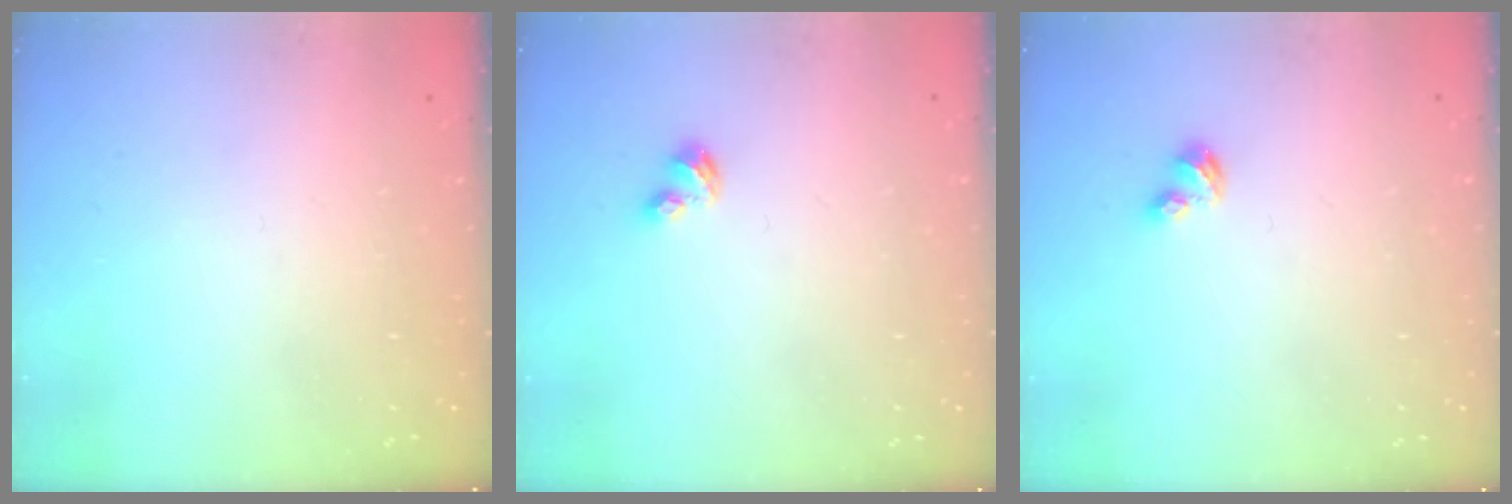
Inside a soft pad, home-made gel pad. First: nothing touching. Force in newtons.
{"total": 1.9, "press": 1.8, "slide": 0.4}
{"total": 1.9, "press": 1.8, "slide": 0.4}